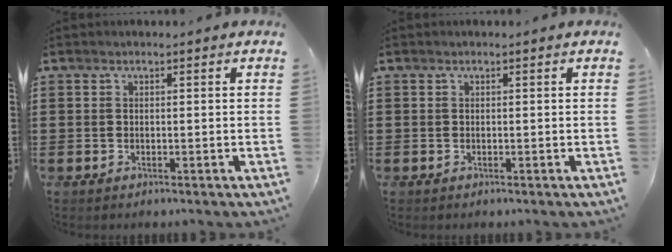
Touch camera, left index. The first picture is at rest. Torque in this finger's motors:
{"motor_torque": [0.00, 0.01, 0.00, 0.00]}